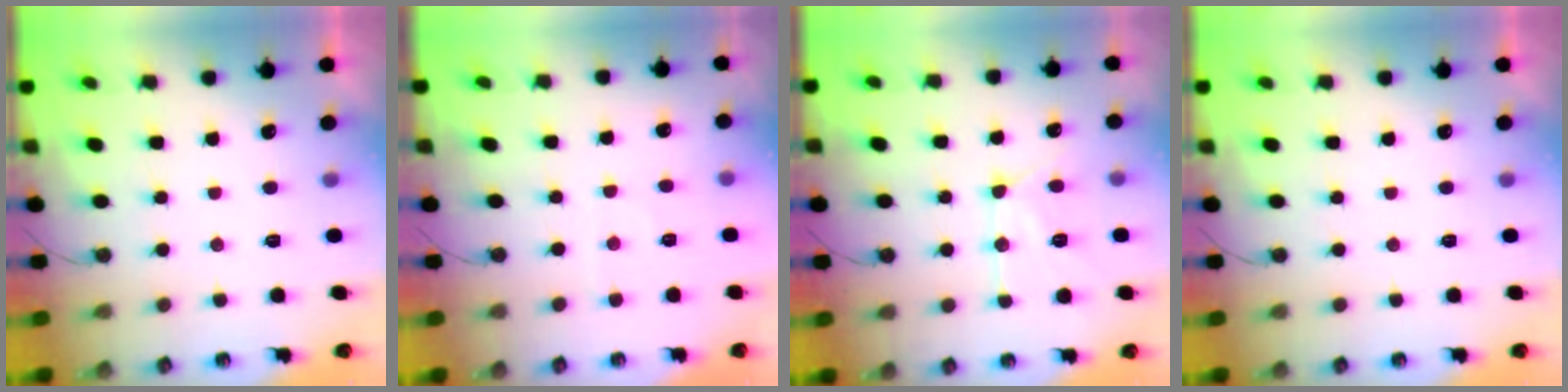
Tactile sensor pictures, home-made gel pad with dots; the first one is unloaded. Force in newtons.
{"total": 2.5, "press": 2.5, "slide": 0.4}
{"total": 12.3, "press": 12.3, "slide": 0.9}
{"total": 0.0}